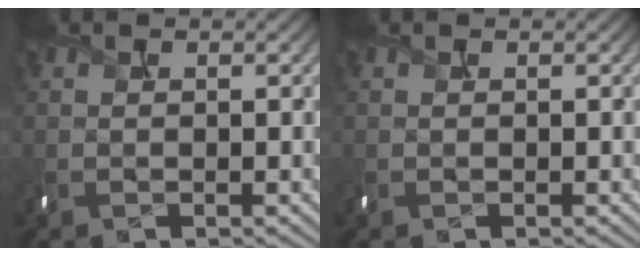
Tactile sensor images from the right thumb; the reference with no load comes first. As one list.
[{"total": 0.0}]